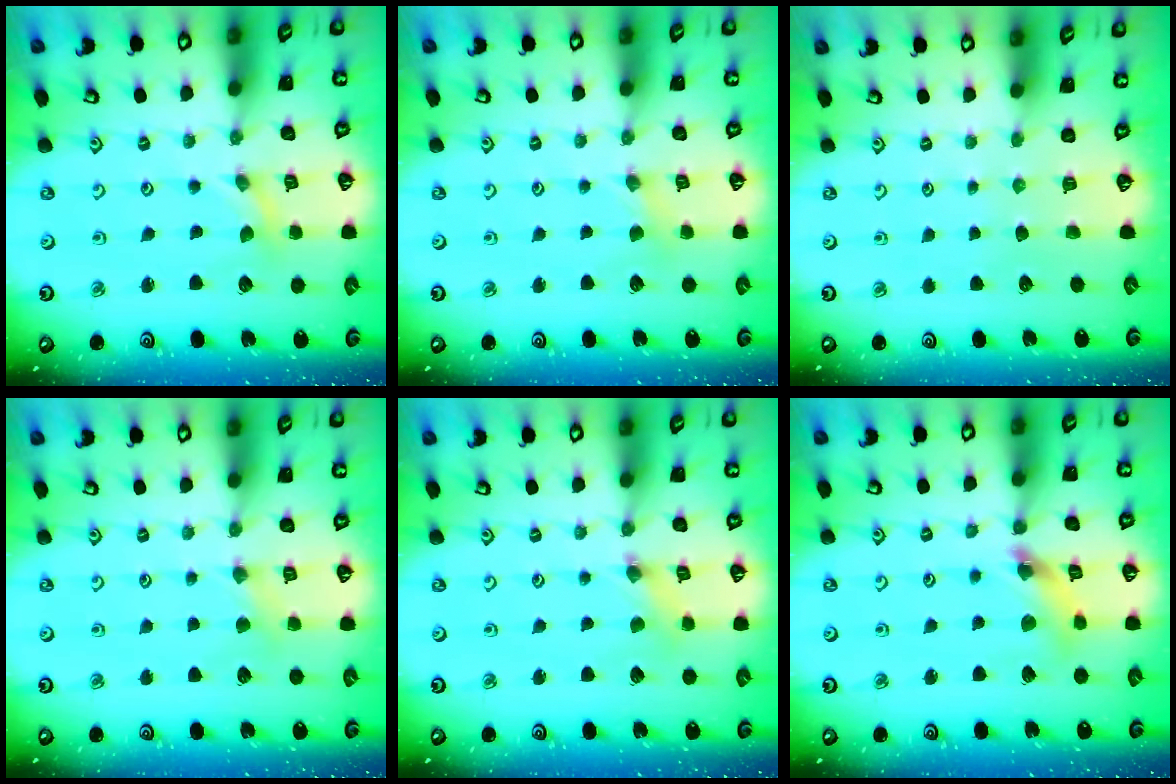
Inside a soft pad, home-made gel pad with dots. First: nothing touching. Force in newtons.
{"total": 2.1, "press": 2.0, "slide": 0.3}
{"total": 0.0}
{"total": 2.9, "press": 2.8, "slide": 0.5}
{"total": 2.1, "press": 2.1, "slide": 0.3}
{"total": 8.7, "press": 8.6, "slide": 0.9}